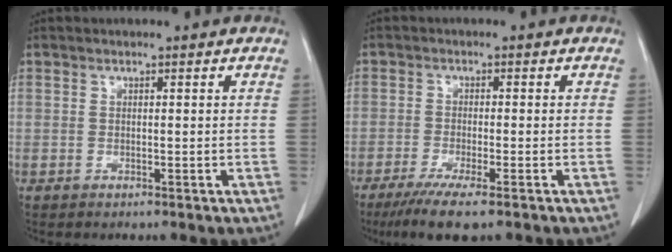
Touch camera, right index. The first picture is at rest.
{"total": 7.3, "force": [-5.1, 0.4, 5.2], "torque": [-0.085, -0.018, -0.081]}